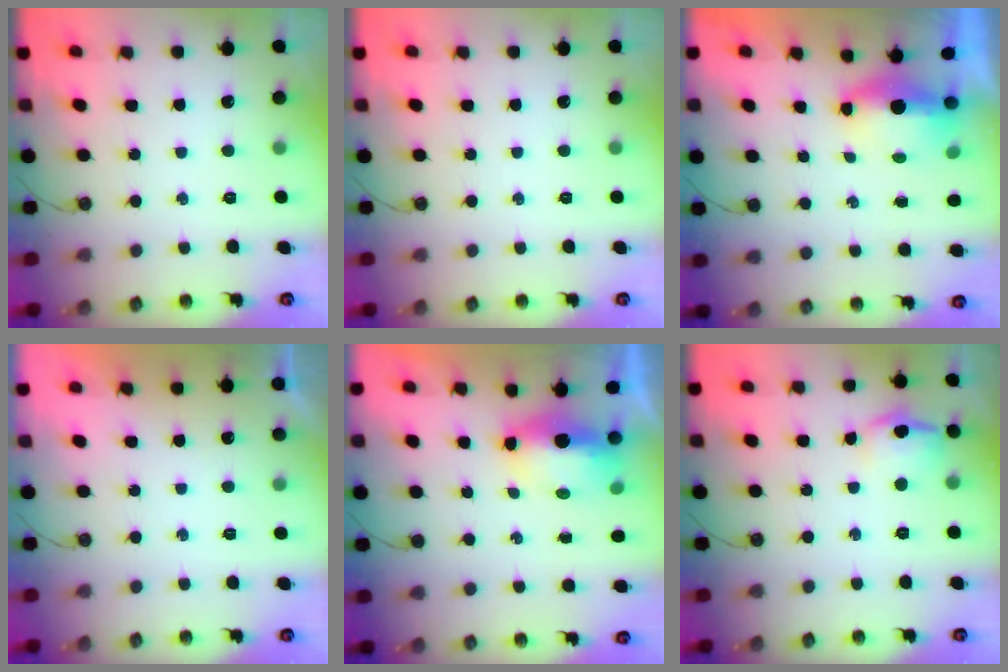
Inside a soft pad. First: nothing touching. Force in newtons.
{"total": 0.0}
{"total": 9.1, "press": 6.1, "slide": 6.7}
{"total": 0.0}
{"total": 6.8, "press": 6.8, "slide": 0.8}
{"total": 9.3, "press": 9.2, "slide": 1.3}